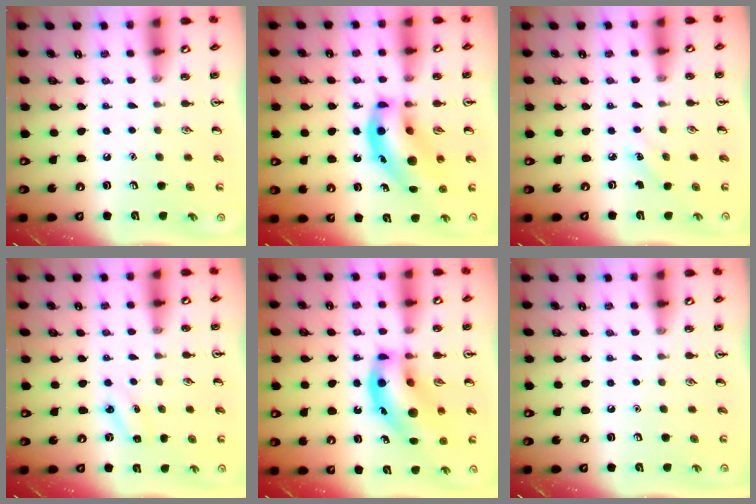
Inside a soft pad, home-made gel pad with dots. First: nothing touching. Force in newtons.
{"total": 13.6, "press": 13.1, "slide": 3.7}
{"total": 1.9, "press": 1.8, "slide": 0.7}
{"total": 2.8, "press": 2.6, "slide": 1.0}
{"total": 15.9, "press": 15.6, "slide": 3.2}
{"total": 0.0}